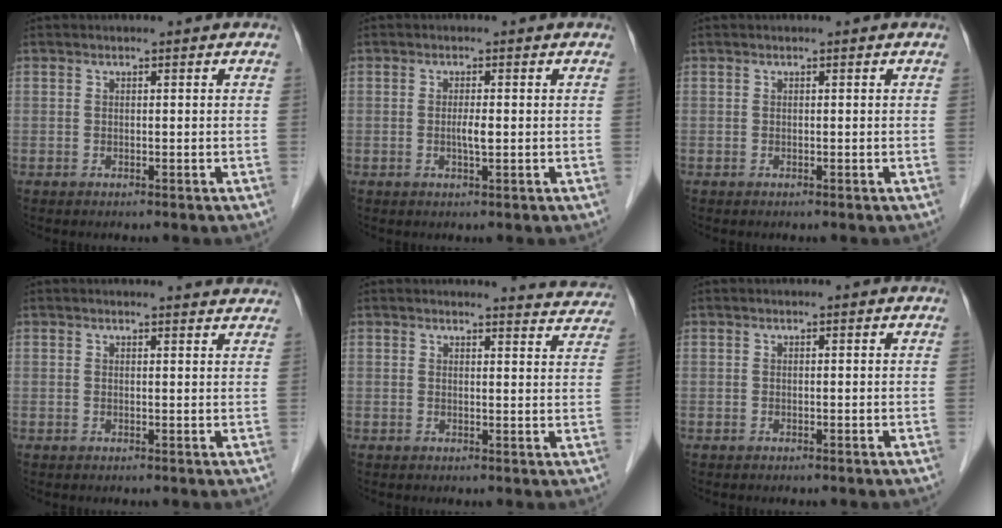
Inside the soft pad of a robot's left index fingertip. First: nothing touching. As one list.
[{"total": 1.7, "force": [-0.1, 0.2, 1.7], "torque": [-0.033, -0.001, -0.002]}, {"total": 0.0}, {"total": 3.9, "force": [3.8, 0.5, 0.4], "torque": [-0.007, -0.004, 0.029]}, {"total": 6.2, "force": [6.2, 0.7, -0.2], "torque": [0.009, -0.025, 0.048]}, {"total": 0.0}]